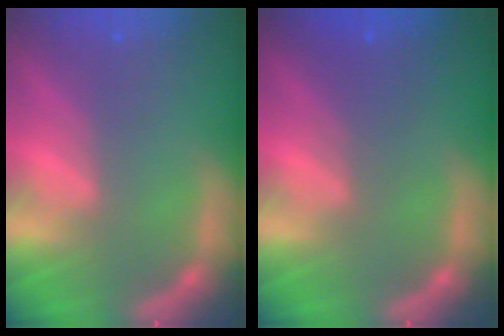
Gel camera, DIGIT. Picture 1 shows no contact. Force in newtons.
{"total": 2.5}